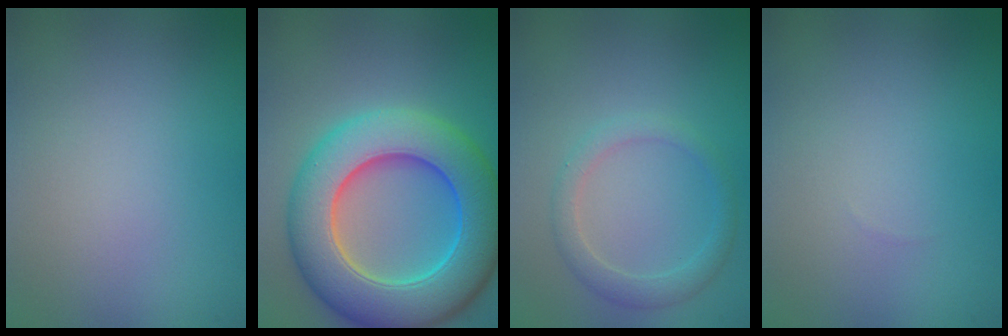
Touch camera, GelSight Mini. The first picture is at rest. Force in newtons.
{"total": 11.0, "press": 11.0, "slide": 0.5}
{"total": 2.1, "press": 2.1, "slide": 0.2}
{"total": 0.0}